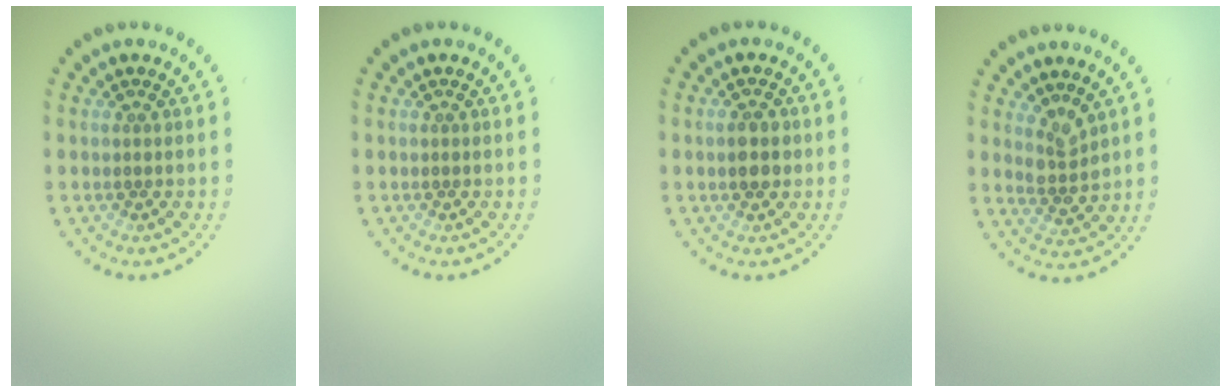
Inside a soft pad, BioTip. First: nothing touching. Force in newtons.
{"total": 0.0}
{"total": 2.6, "press": 2.6, "slide": 0.2}
{"total": 2.1, "press": 1.7, "slide": 1.3}